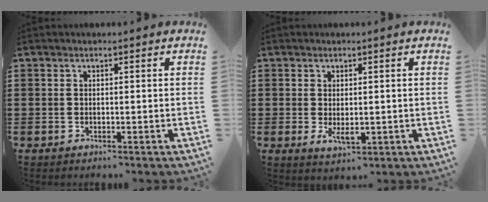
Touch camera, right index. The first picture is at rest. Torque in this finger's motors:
{"motor_torque": [2.14, 0.00, 0.26, 0.07]}